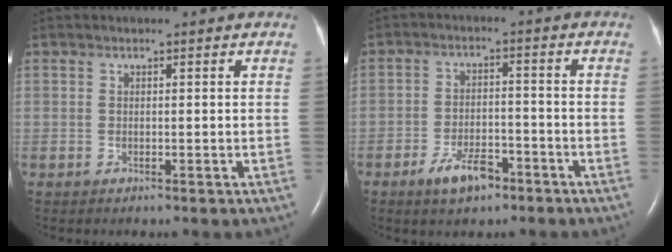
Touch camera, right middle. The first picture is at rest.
{"total": 6.0, "force": [-3.9, 2.5, 3.7], "torque": [-0.072, 0.000, -0.062]}